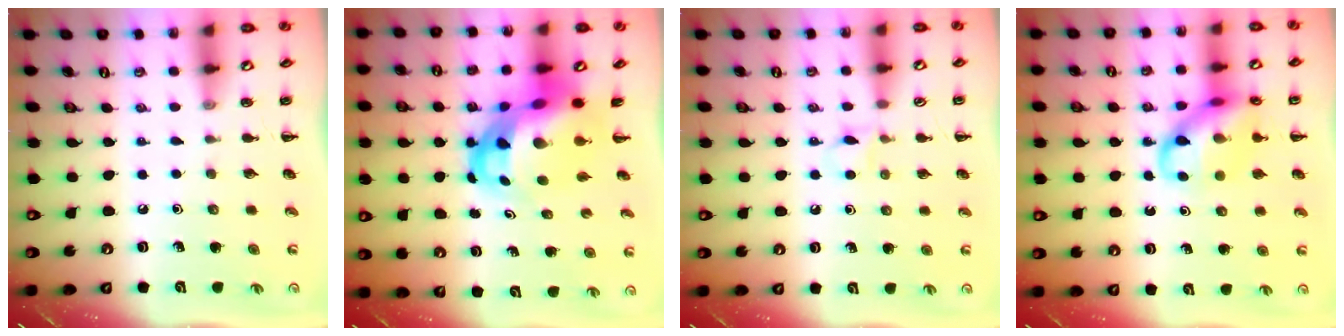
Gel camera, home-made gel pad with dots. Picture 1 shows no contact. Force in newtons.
{"total": 10.0, "press": 9.7, "slide": 2.6}
{"total": 3.9, "press": 3.7, "slide": 1.3}
{"total": 13.8, "press": 13.8, "slide": 1.1}